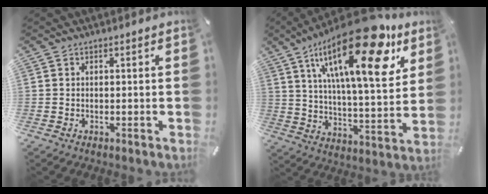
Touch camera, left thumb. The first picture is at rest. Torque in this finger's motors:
{"motor_torque": [2.19, 2.69, 1.51, -1.26, 0.84]}